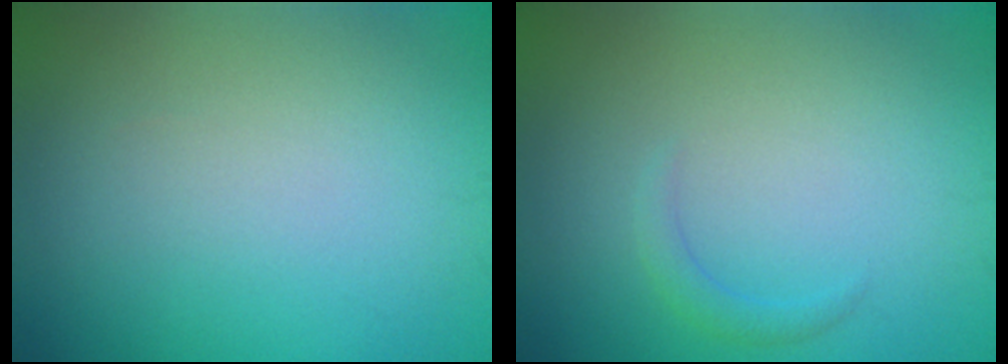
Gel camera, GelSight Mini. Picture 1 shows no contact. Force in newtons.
{"total": 1.1, "press": 1.1, "slide": 0.2}